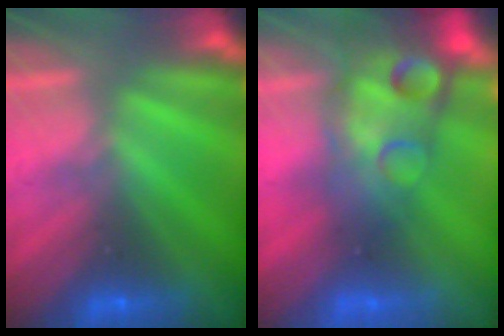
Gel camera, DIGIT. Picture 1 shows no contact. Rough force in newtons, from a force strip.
{"total": 7.3}